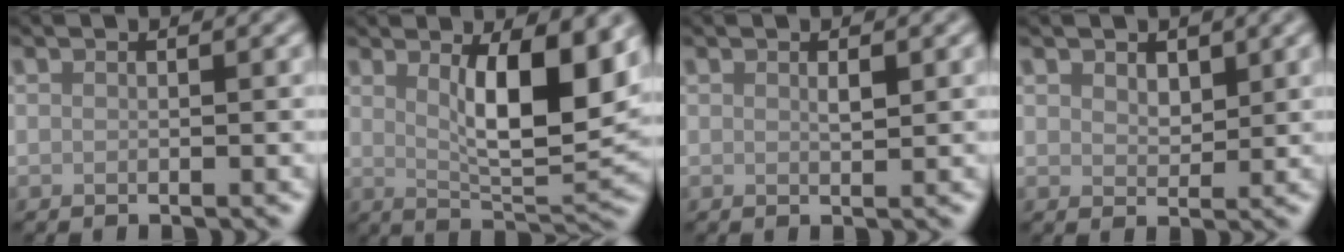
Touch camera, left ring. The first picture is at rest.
{"total": 8.4, "force": [2.3, 2.6, 7.7], "torque": [-0.121, -0.011, 0.043]}
{"total": 0.8, "force": [0.4, 0.2, 0.7], "torque": [-0.012, -0.002, 0.007]}
{"total": 1.7, "force": [1.1, 1.0, 0.8], "torque": [-0.017, -0.003, 0.021]}